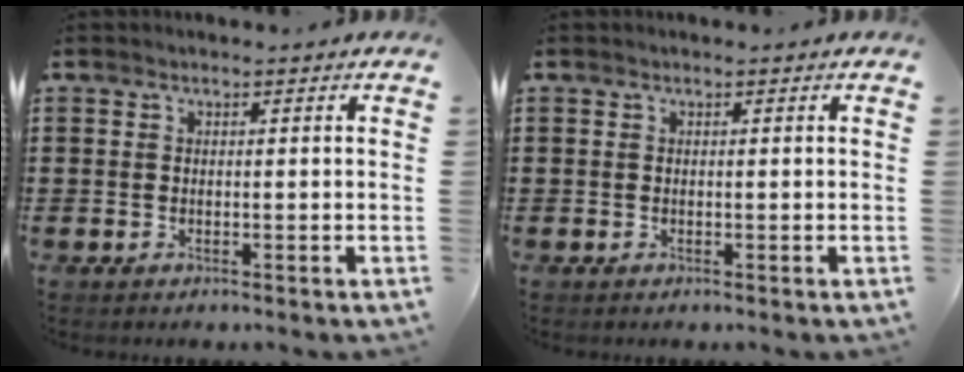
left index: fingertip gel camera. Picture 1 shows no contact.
{"total": 0.0}